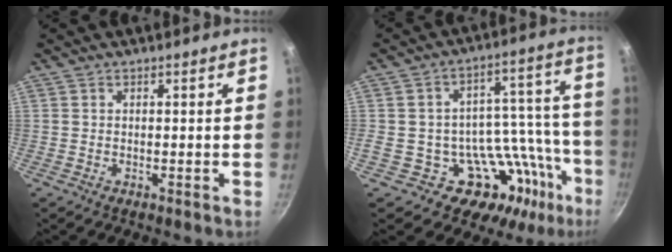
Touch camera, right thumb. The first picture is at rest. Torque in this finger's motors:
{"motor_torque": [0.24, 0.06, 0.51, -0.82, 0.16]}